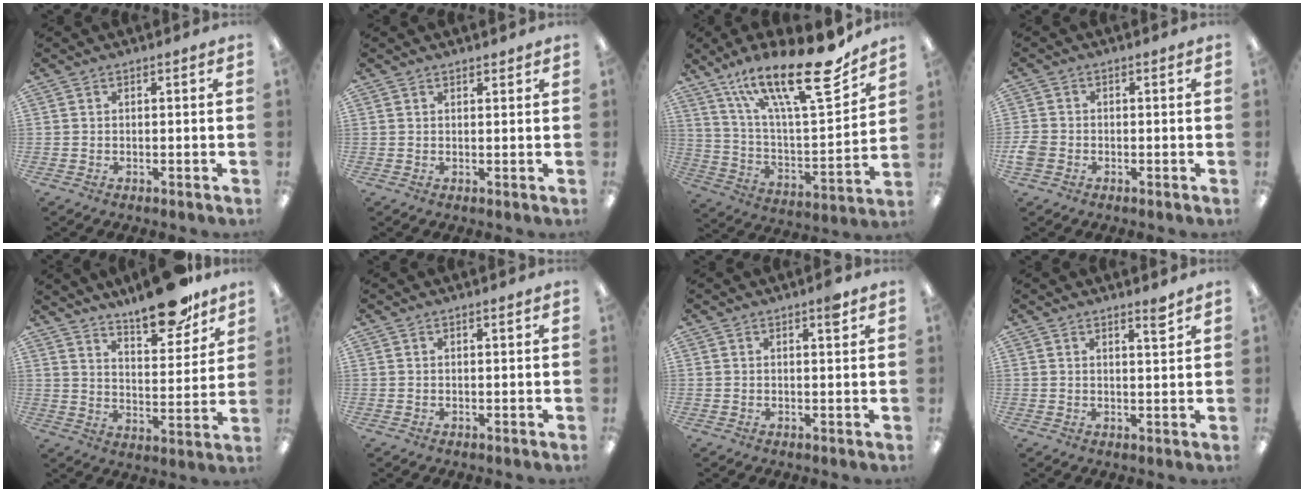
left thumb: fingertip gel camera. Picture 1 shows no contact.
{"total": 1.2, "force": [1.1, 0.3, 0.3], "torque": [0.001, -0.005, 0.019]}
{"total": 25.2, "force": [17.6, 6.0, 16.9], "torque": [-0.272, -0.112, 0.289]}
{"total": 3.2, "force": [-1.0, 2.6, 1.6], "torque": [-0.031, 0.006, -0.018]}
{"total": 14.9, "force": [12.3, 4.8, 6.8], "torque": [-0.082, -0.088, 0.212]}
{"total": 0.8, "force": [0.6, 0.0, 0.5], "torque": [-0.010, -0.001, 0.011]}
{"total": 2.6, "force": [1.8, 0.4, 1.9], "torque": [-0.025, -0.004, 0.027]}
{"total": 3.1, "force": [2.5, 0.1, 1.9], "torque": [-0.027, -0.013, 0.039]}